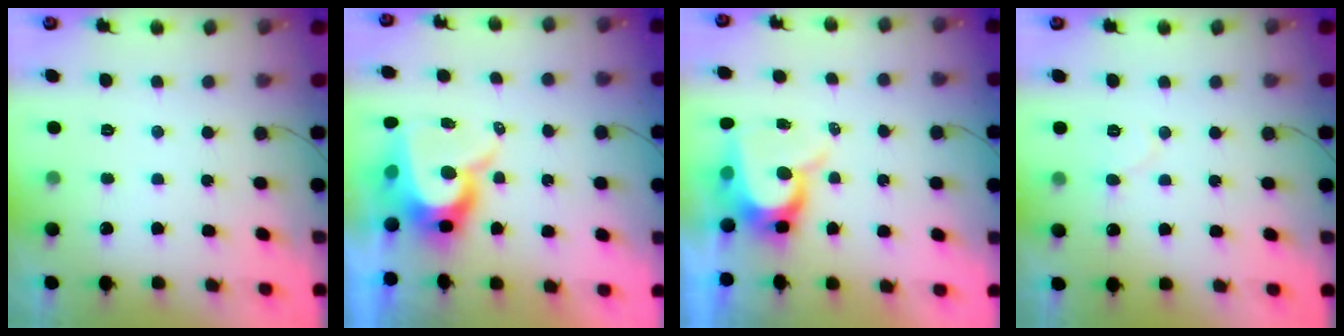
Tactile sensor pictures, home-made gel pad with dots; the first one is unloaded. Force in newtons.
{"total": 11.8, "press": 11.8, "slide": 1.0}
{"total": 8.4, "press": 8.3, "slide": 0.8}
{"total": 5.9, "press": 5.9, "slide": 0.6}